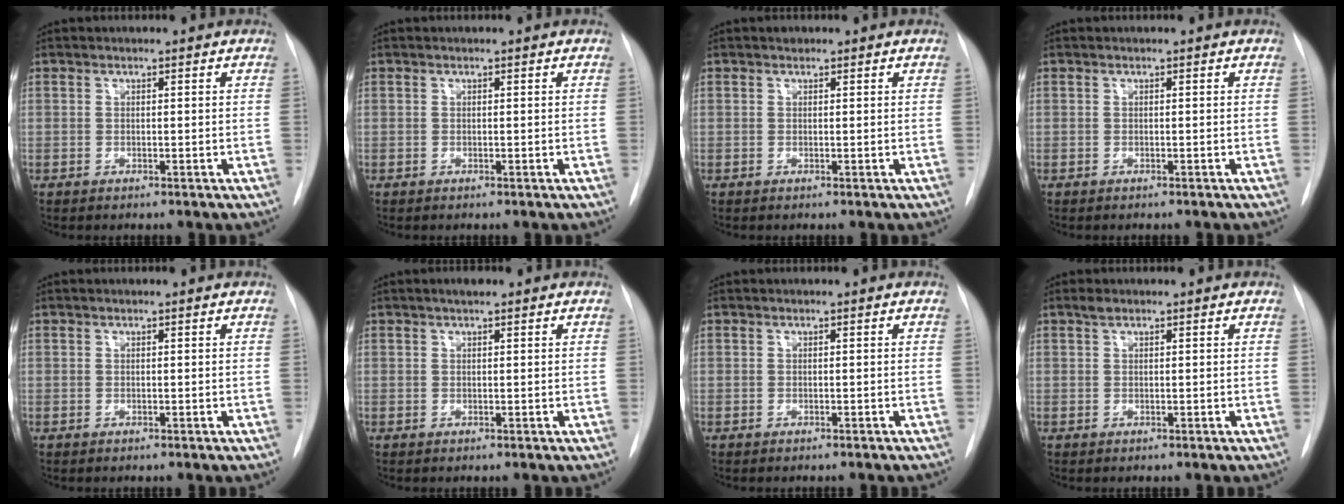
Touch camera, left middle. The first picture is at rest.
{"total": 0.0}
{"total": 0.7, "force": [0.5, 0.4, 0.1], "torque": [-0.004, 0.005, 0.006]}
{"total": 0.8, "force": [-0.7, 0.1, 0.3], "torque": [-0.002, -0.001, -0.011]}
{"total": 0.0}
{"total": 1.4, "force": [1.0, 0.4, 0.9], "torque": [-0.018, 0.006, 0.015]}
{"total": 1.1, "force": [-1.0, 0.1, 0.4], "torque": [-0.006, -0.001, -0.014]}
{"total": 0.9, "force": [0.7, 0.4, 0.5], "torque": [-0.010, 0.009, 0.012]}